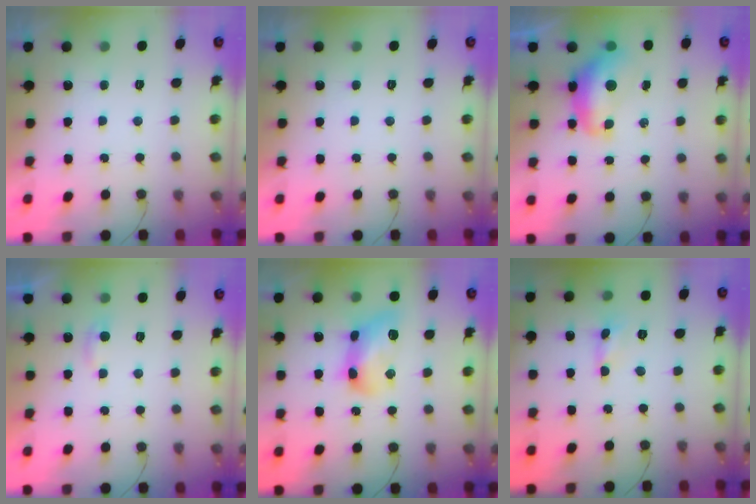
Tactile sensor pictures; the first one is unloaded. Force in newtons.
{"total": 0.0}
{"total": 11.4, "press": 11.4, "slide": 1.2}
{"total": 2.8, "press": 2.8, "slide": 0.4}
{"total": 12.2, "press": 12.2, "slide": 0.6}
{"total": 0.0}